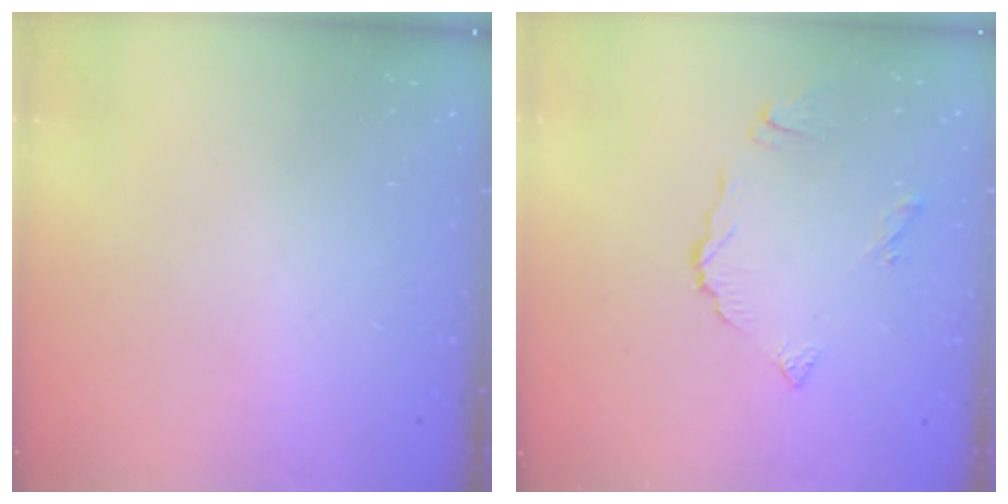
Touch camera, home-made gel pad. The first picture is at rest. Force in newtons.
{"total": 7.2, "press": 7.1, "slide": 0.8}